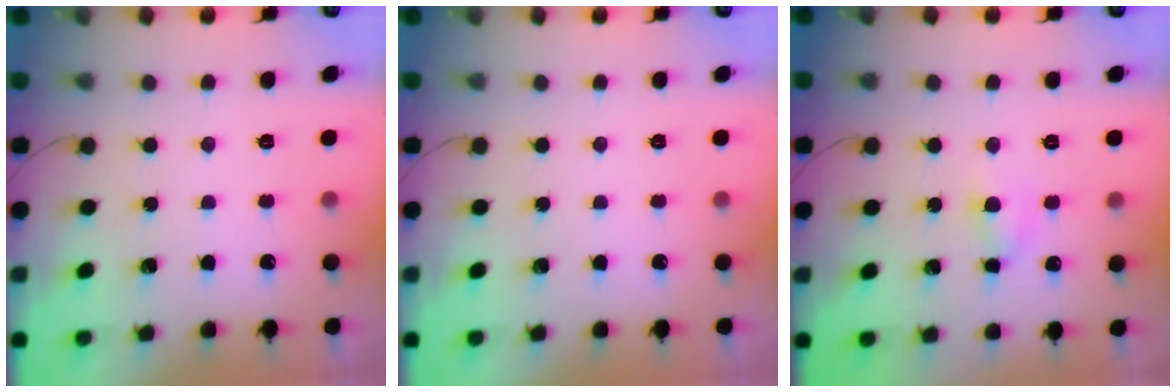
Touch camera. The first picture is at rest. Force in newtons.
{"total": 0.0}
{"total": 4.5, "press": 4.3, "slide": 1.3}